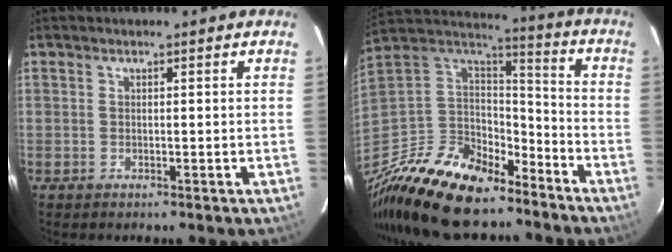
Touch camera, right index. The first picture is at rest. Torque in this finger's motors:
{"motor_torque": [0.62, -0.94, 0.29, 0.06]}